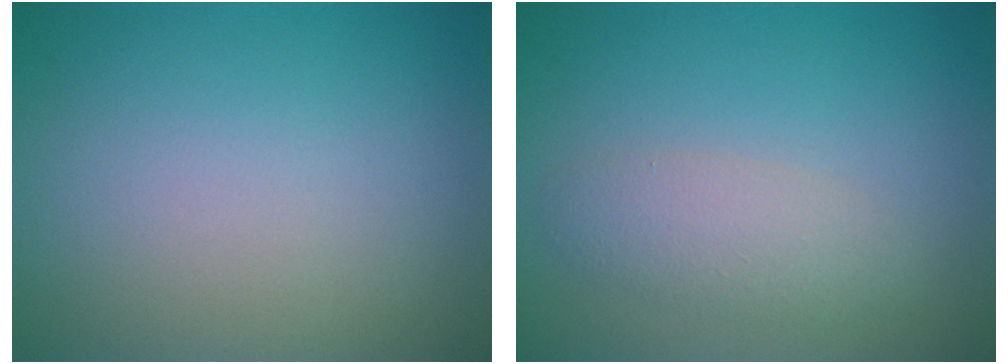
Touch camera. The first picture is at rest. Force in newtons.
{"total": 2.4, "press": 2.4, "slide": 0.1}